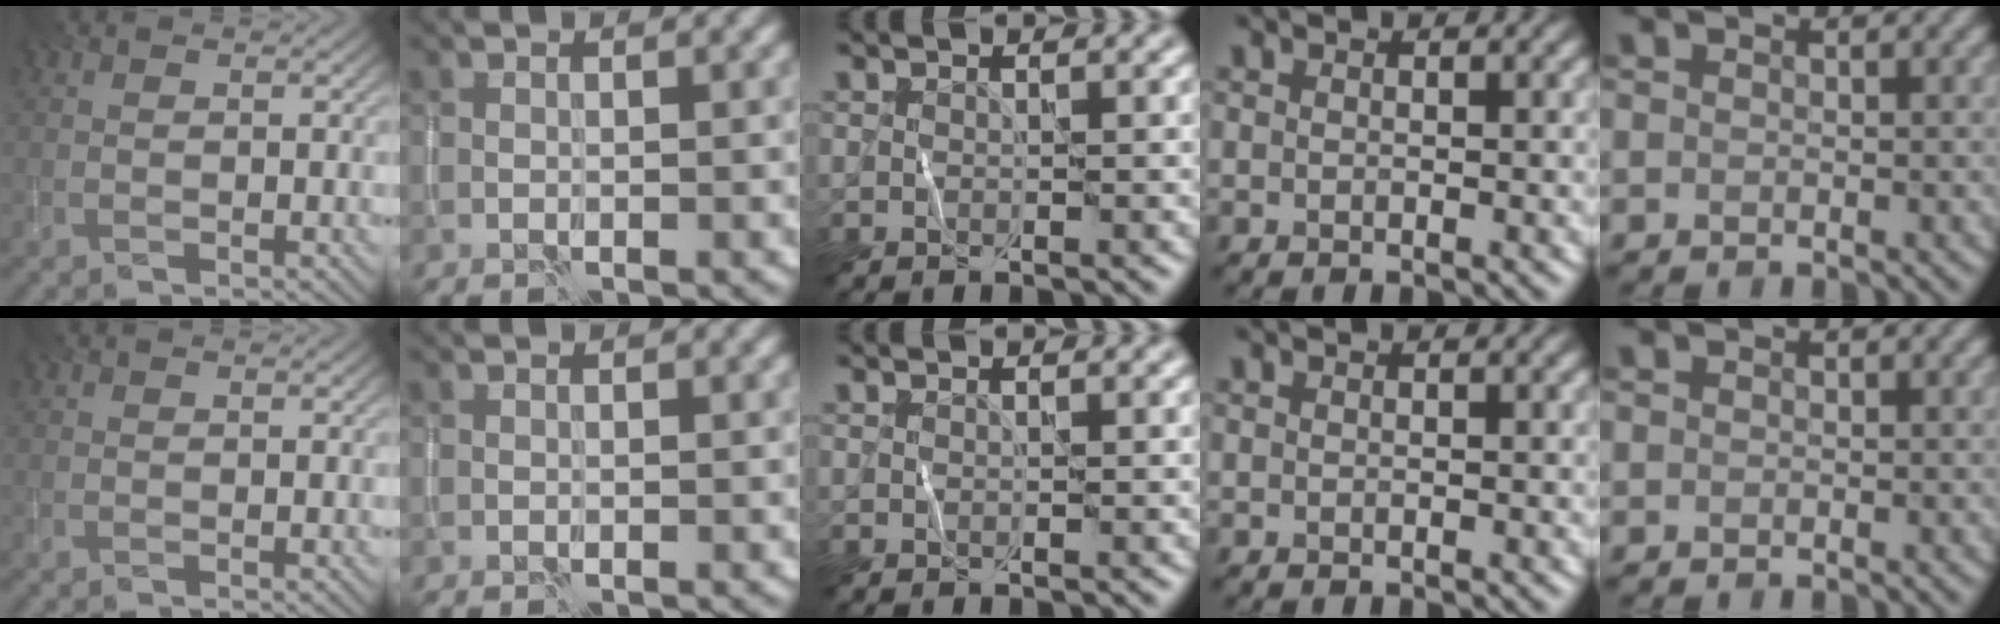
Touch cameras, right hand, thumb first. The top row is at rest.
{}